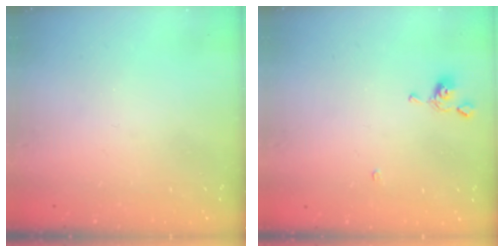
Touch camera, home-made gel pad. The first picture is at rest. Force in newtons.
{"total": 2.2, "press": 2.2, "slide": 0.3}